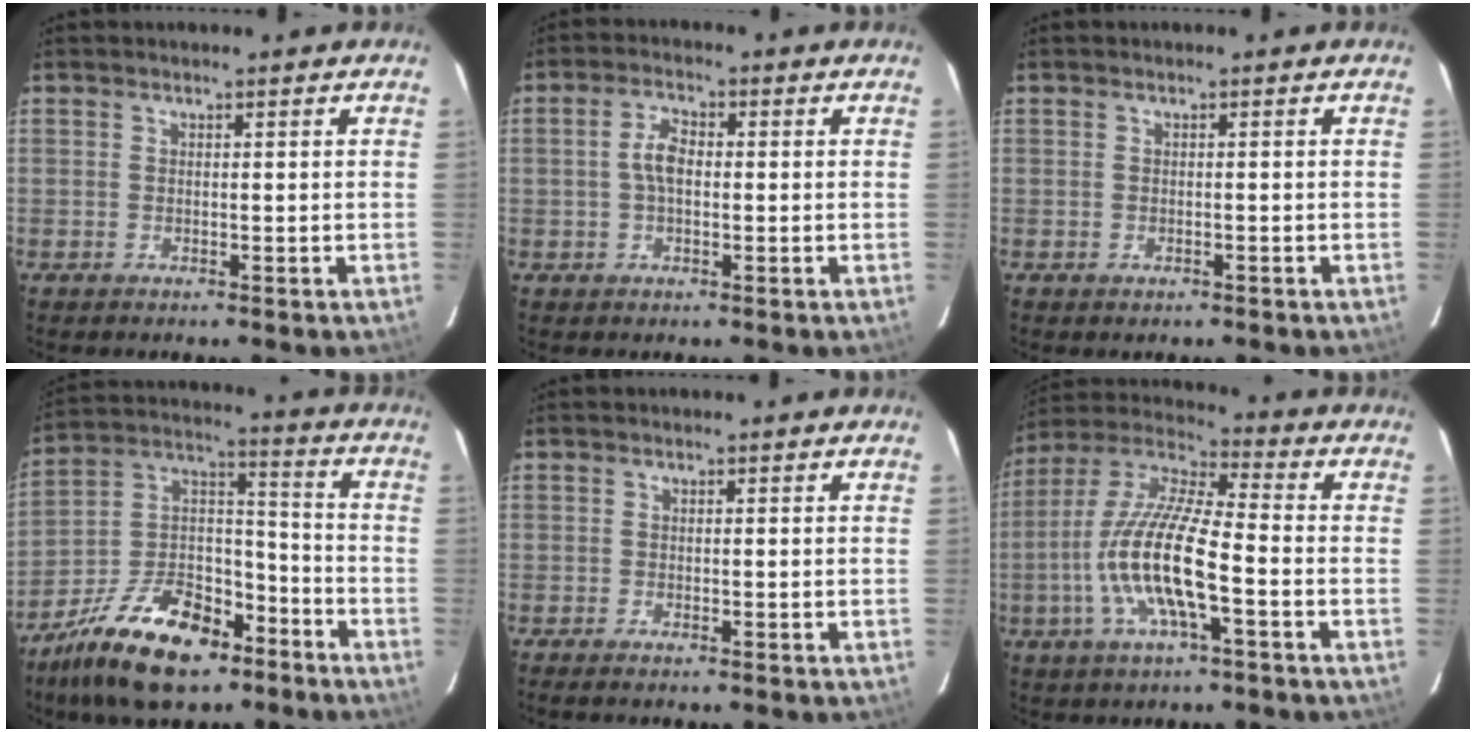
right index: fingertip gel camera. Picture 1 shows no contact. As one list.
[{"total": 4.3, "force": [-0.1, 2.4, 3.7], "torque": [-0.074, 0.012, 0.000]}, {"total": 0.7, "force": [-0.4, 0.4, 0.3], "torque": [-0.003, 0.002, -0.005]}, {"total": 19.9, "force": [-12.9, 9.8, 11.6], "torque": [-0.234, 0.017, -0.221]}, {"total": 0.9, "force": [-0.7, 0.1, 0.5], "torque": [-0.012, -0.002, -0.014]}, {"total": 16.2, "force": [-4.6, 3.7, 15.1], "torque": [-0.301, -0.007, -0.096]}]